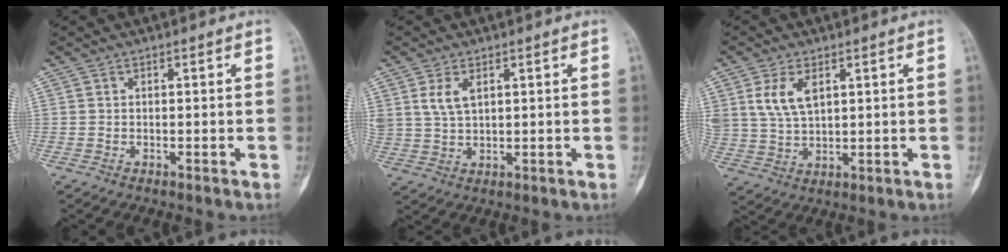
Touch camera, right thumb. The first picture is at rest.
{"total": 4.6, "force": [2.0, 2.5, 3.4], "torque": [-0.068, -0.006, 0.047]}
{"total": 7.2, "force": [2.9, 3.9, 5.3], "torque": [-0.103, -0.008, 0.067]}